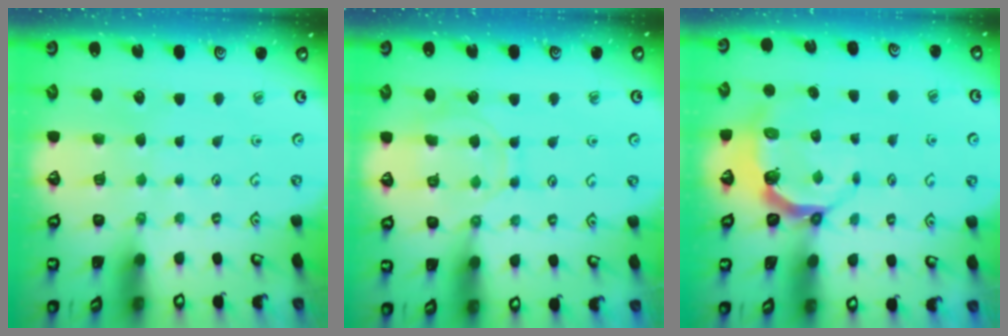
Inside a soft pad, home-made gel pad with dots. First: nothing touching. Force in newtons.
{"total": 10.1, "press": 10.0, "slide": 0.9}
{"total": 5.0, "press": 4.0, "slide": 3.0}